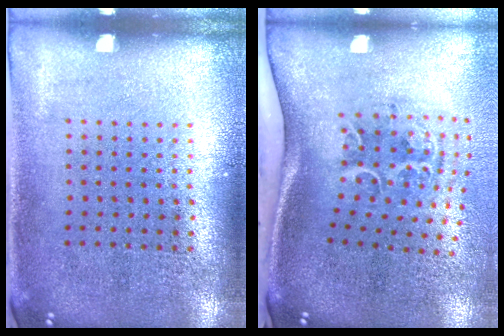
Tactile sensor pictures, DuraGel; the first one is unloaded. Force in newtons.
{"total": 2.3, "press": 1.3, "slide": 1.9}